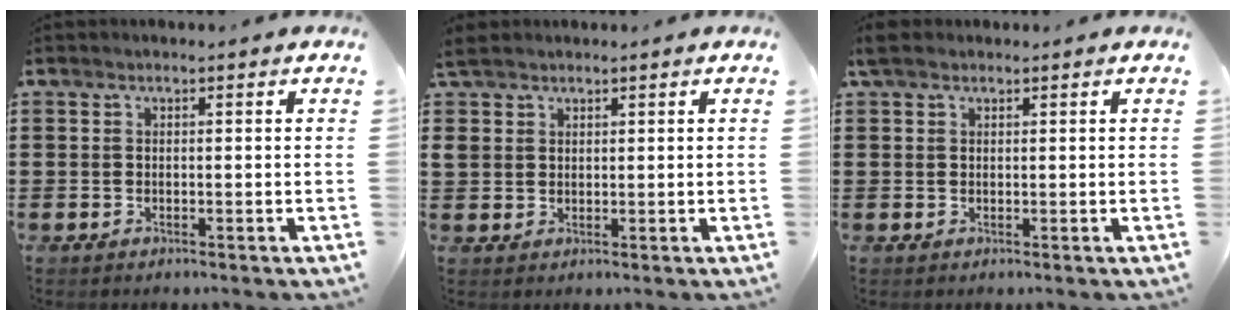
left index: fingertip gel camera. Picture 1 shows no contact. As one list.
[{"total": 3.1, "force": [2.0, 2.2, 0.6], "torque": [-0.024, 0.012, 0.039]}, {"total": 1.6, "force": [1.2, 0.9, 0.6], "torque": [-0.017, 0.007, 0.023]}]